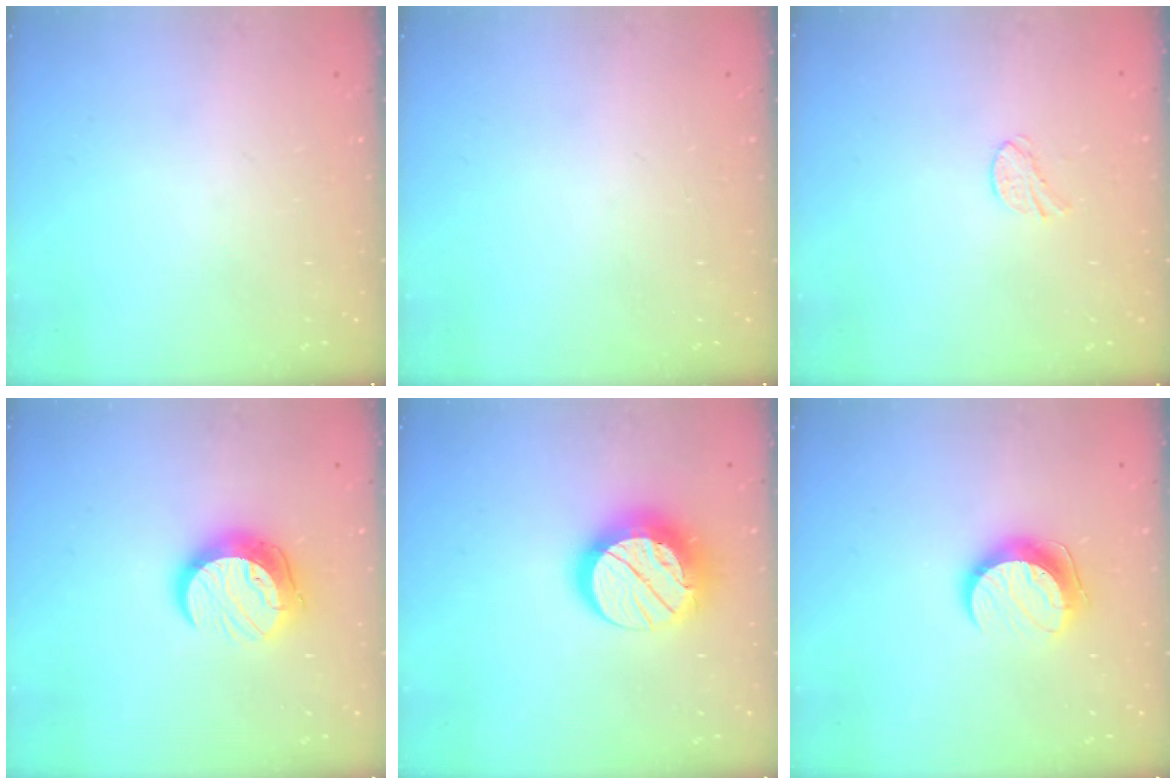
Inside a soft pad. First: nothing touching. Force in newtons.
{"total": 0.0}
{"total": 5.7, "press": 5.7, "slide": 0.5}
{"total": 11.9, "press": 11.8, "slide": 1.0}
{"total": 15.0, "press": 15.0, "slide": 1.0}
{"total": 10.0, "press": 9.9, "slide": 1.2}